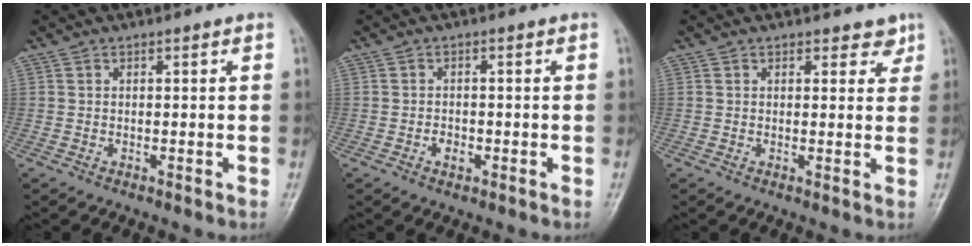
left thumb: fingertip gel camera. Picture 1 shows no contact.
{"total": 2.0, "force": [-0.8, 1.4, 1.2], "torque": [-0.013, 0.004, -0.015]}
{"total": 2.7, "force": [2.0, 1.7, 0.7], "torque": [0.018, -0.009, 0.020]}